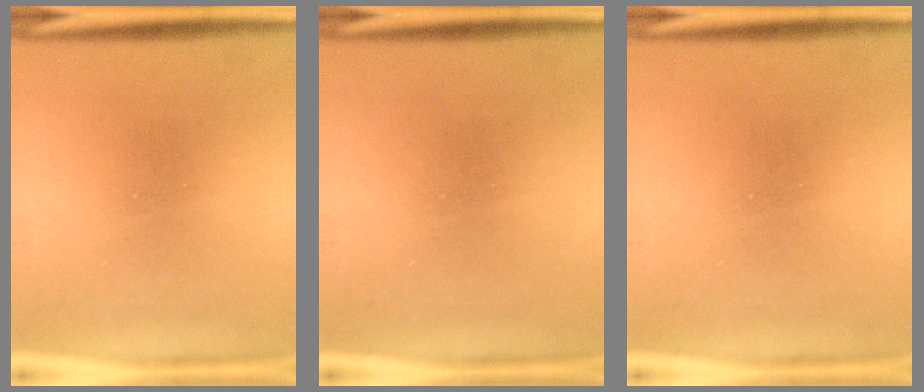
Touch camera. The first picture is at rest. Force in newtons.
{"total": 0.0}
{"total": 0.0}